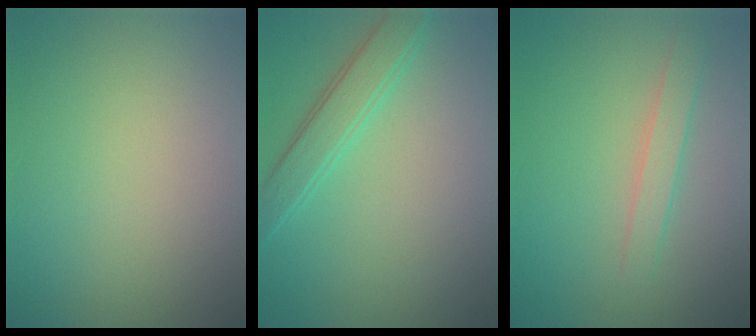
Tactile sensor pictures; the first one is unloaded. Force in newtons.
{"total": 2.8, "press": 2.8, "slide": 0.1}
{"total": 1.7, "press": 1.7, "slide": 0.0}